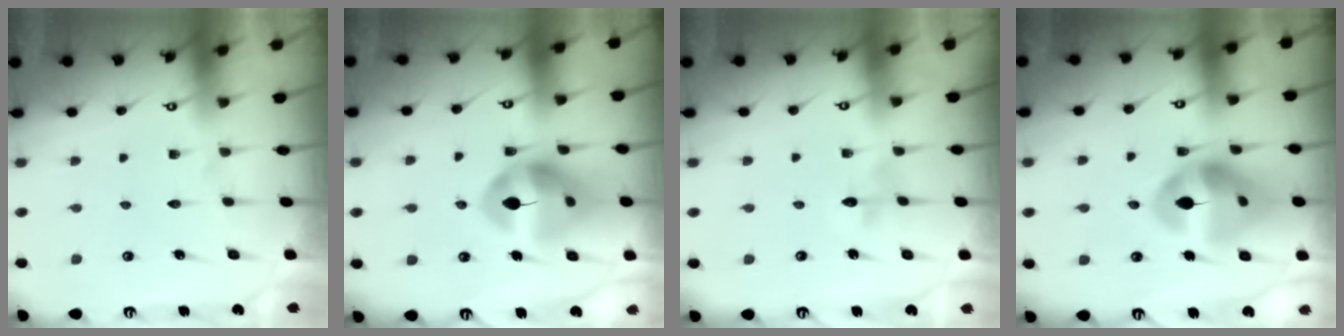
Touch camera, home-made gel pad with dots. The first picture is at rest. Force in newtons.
{"total": 12.8, "press": 12.7, "slide": 1.3}
{"total": 3.3, "press": 3.2, "slide": 0.6}
{"total": 15.4, "press": 15.3, "slide": 2.1}